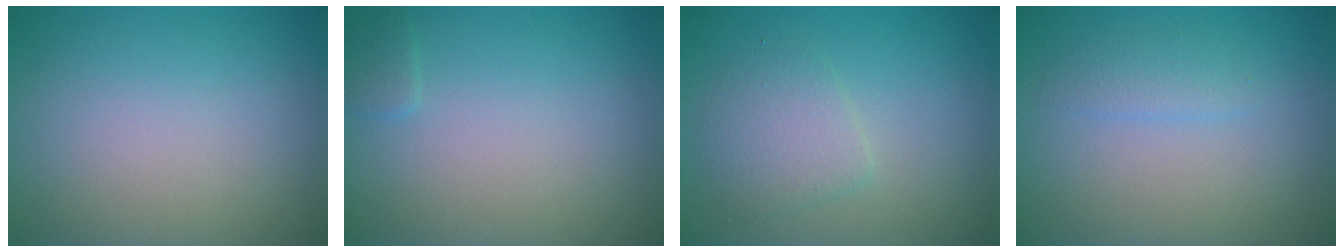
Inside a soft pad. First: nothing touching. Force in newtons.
{"total": 0.9, "press": 0.9, "slide": 0.0}
{"total": 2.7, "press": 2.7, "slide": 0.1}
{"total": 1.5, "press": 1.5, "slide": 0.0}